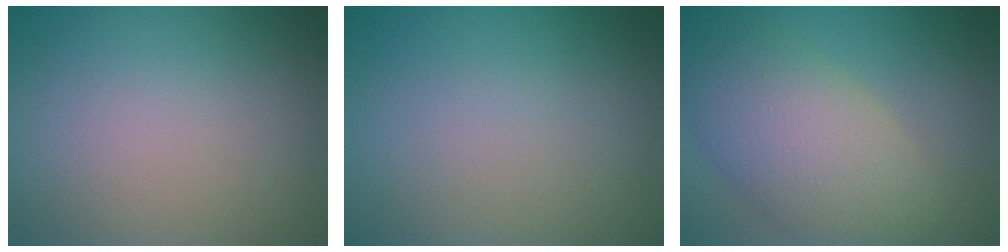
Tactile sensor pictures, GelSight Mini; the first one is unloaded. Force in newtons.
{"total": 0.0}
{"total": 9.0, "press": 8.9, "slide": 0.7}